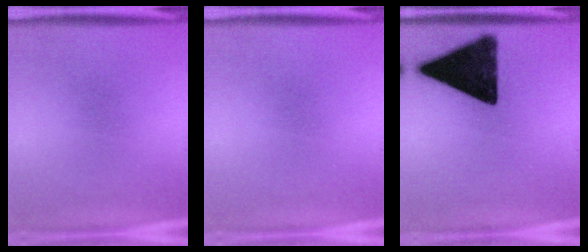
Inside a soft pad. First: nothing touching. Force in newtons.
{"total": 0.0}
{"total": 16.1}